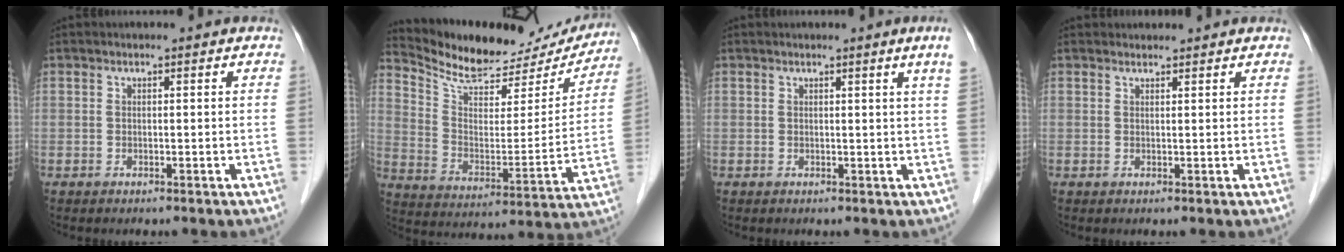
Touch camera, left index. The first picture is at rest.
{"total": 20.3, "force": [19.1, 5.4, 4.0], "torque": [-0.067, -0.033, 0.277]}
{"total": 2.6, "force": [1.6, -0.9, 1.8], "torque": [-0.025, -0.010, 0.018]}
{"total": 1.2, "force": [1.2, 0.2, -0.1], "torque": [-0.007, 0.010, 0.021]}